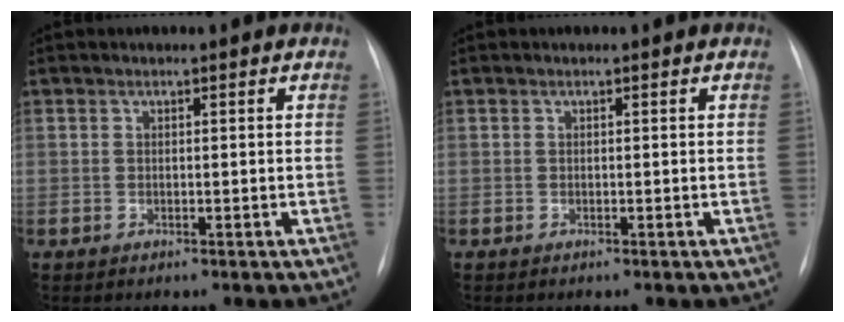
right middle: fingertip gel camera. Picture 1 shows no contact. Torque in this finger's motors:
{"motor_torque": [-0.48, -0.35, -0.03, -0.01]}